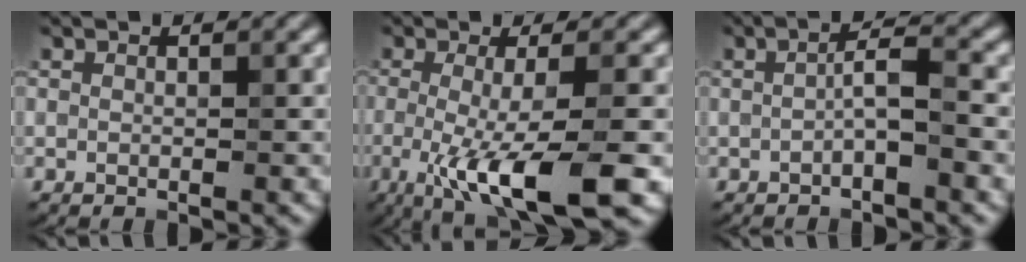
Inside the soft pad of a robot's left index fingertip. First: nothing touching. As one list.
[{"total": 8.2, "force": [-2.8, 1.6, 7.6], "torque": [-0.124, -0.013, -0.050]}, {"total": 2.2, "force": [-0.7, 0.3, 2.0], "torque": [-0.040, 0.011, -0.015]}]